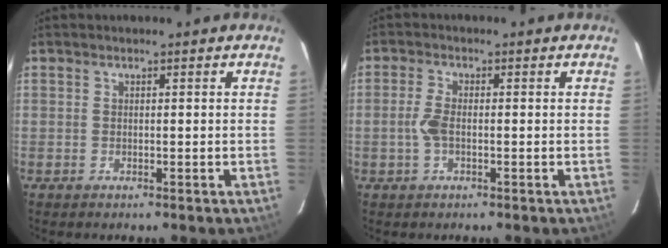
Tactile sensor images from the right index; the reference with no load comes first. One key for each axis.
{"total": 3.5, "fx": -0.6, "fy": 1.5, "fz": 3.1, "tx": -0.069, "ty": 0.002, "tz": -0.011}